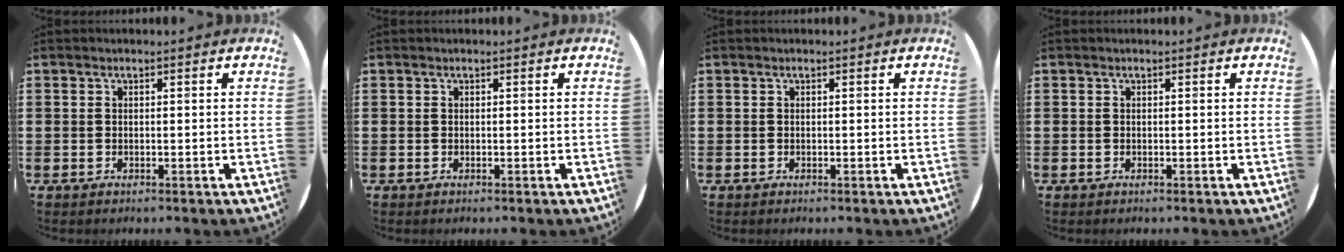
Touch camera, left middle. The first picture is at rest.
{"total": 0.0}
{"total": 0.0}
{"total": 0.0}